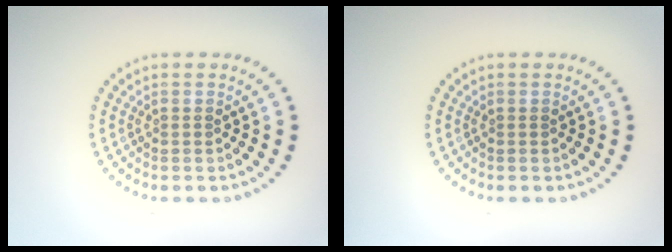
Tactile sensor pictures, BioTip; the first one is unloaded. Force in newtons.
{"total": 0.0}